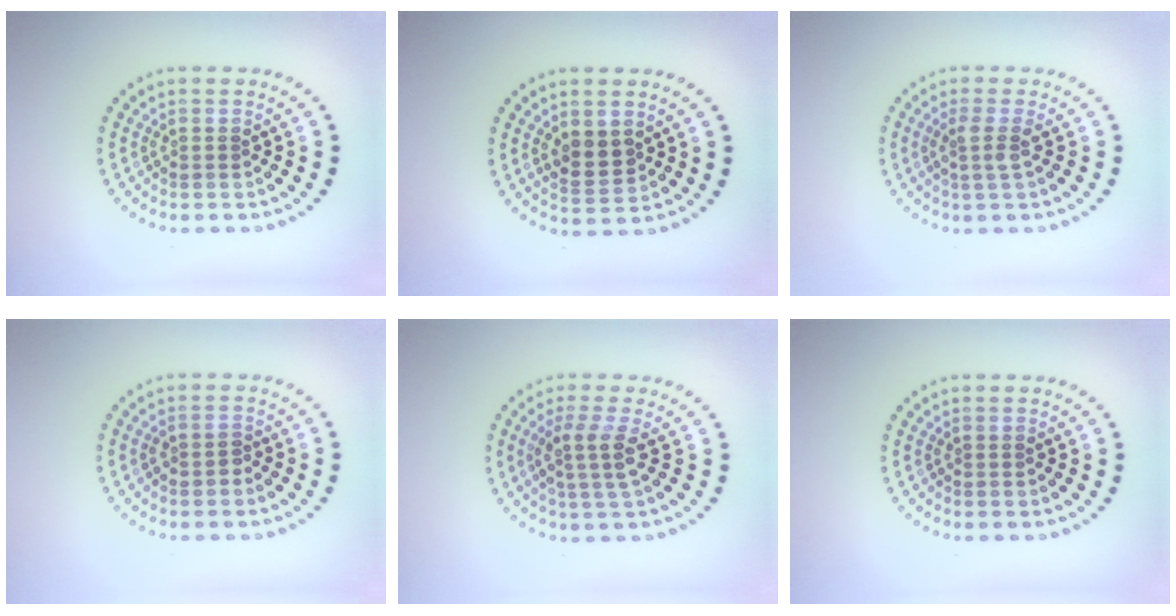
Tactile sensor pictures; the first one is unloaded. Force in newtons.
{"total": 2.6, "press": 2.5, "slide": 0.7}
{"total": 1.7, "press": 1.3, "slide": 1.1}
{"total": 1.2, "press": 1.1, "slide": 0.4}
{"total": 2.7, "press": 2.1, "slide": 1.7}
{"total": 0.0}